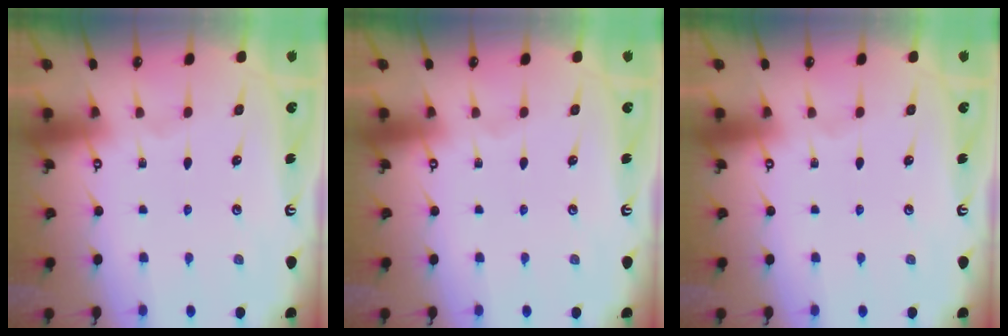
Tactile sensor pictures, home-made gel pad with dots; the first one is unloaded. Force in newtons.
{"total": 0.0}
{"total": 0.0}